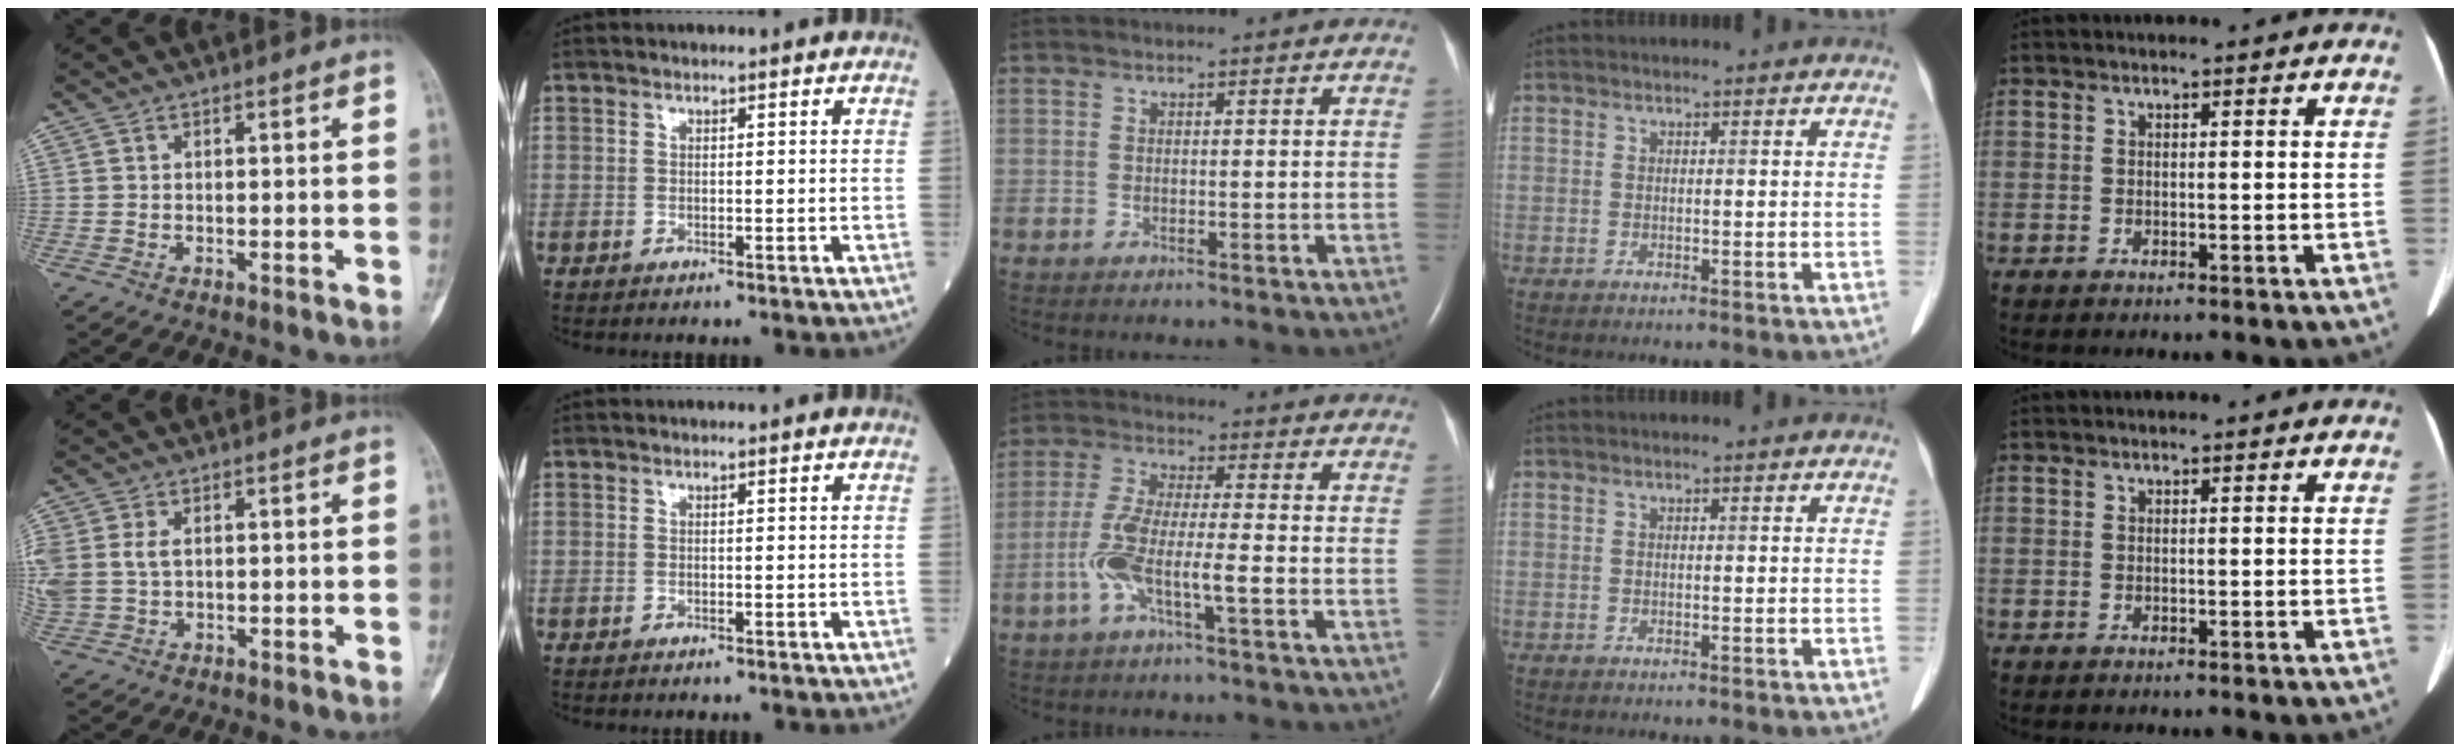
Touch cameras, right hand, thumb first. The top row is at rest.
{"thumb": {"total": 7.3, "force": [0.9, 5.1, 5.1], "torque": [-0.142, 0.007, 0.027]}, "middle": {"total": 7.6, "force": [-2.7, 0.6, 7.0], "torque": [-0.150, 0.007, -0.057]}}